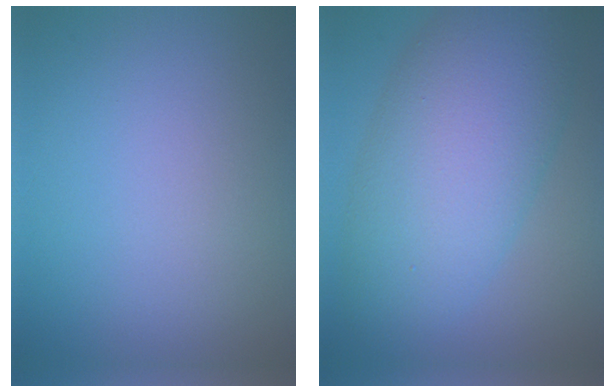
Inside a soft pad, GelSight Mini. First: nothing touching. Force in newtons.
{"total": 9.9, "press": 9.9, "slide": 0.1}